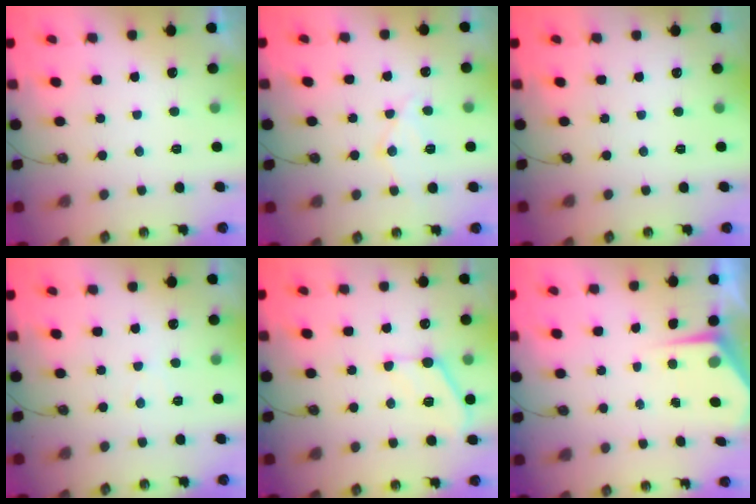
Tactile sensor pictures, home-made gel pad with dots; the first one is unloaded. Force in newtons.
{"total": 11.3, "press": 11.2, "slide": 0.9}
{"total": 0.0}
{"total": 4.0, "press": 3.9, "slide": 0.6}
{"total": 10.0, "press": 10.0, "slide": 0.3}
{"total": 5.1, "press": 5.1, "slide": 0.1}